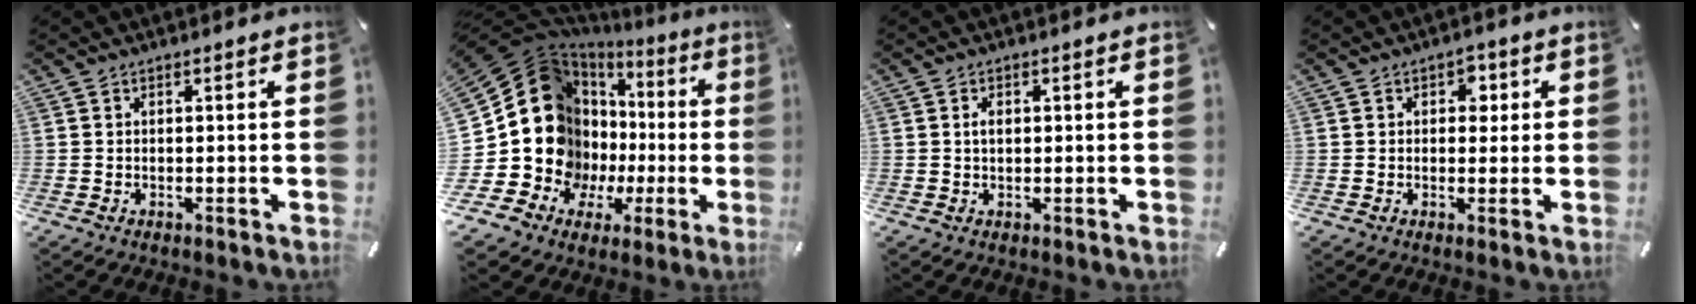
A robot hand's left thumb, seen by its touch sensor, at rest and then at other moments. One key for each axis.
{"total": 22.4, "fx": 1.3, "fy": 18.2, "fz": 12.9, "tx": -0.234, "ty": -0.053, "tz": 0.065}
{"total": 2.0, "fx": 0.3, "fy": 1.2, "fz": 1.5, "tx": -0.032, "ty": 0.005, "tz": 0.004}
{"total": 3.5, "fx": 0.6, "fy": 2.6, "fz": 2.1, "tx": -0.013, "ty": -0.004, "tz": 0.001}